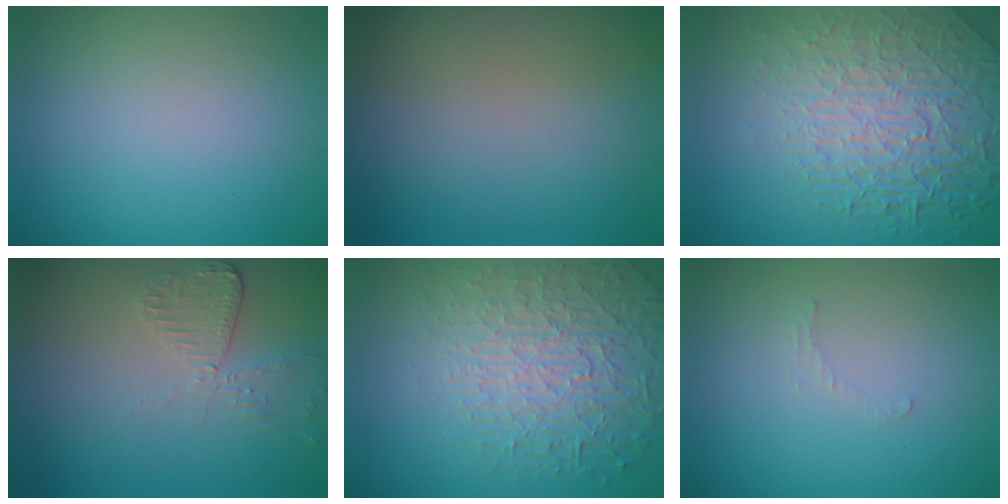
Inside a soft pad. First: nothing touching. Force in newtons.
{"total": 0.0}
{"total": 7.5, "press": 5.8, "slide": 4.8}
{"total": 2.7, "press": 2.4, "slide": 1.2}
{"total": 6.7, "press": 5.1, "slide": 4.4}
{"total": 0.7, "press": 0.7, "slide": 0.1}